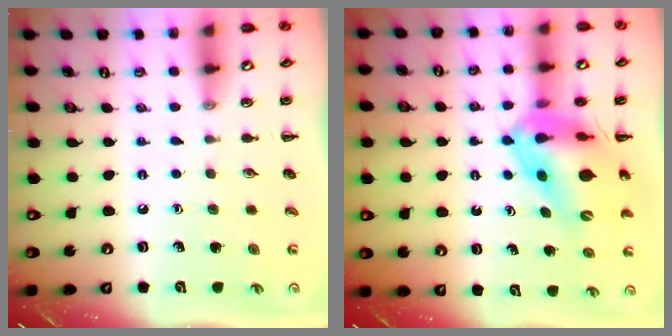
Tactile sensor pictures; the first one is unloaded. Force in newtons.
{"total": 15.7, "press": 15.1, "slide": 4.4}